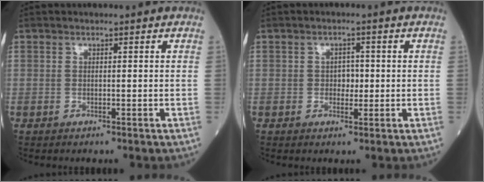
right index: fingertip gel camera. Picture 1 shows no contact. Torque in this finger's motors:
{"motor_torque": [0.32, 0.00, 0.18, 0.03]}